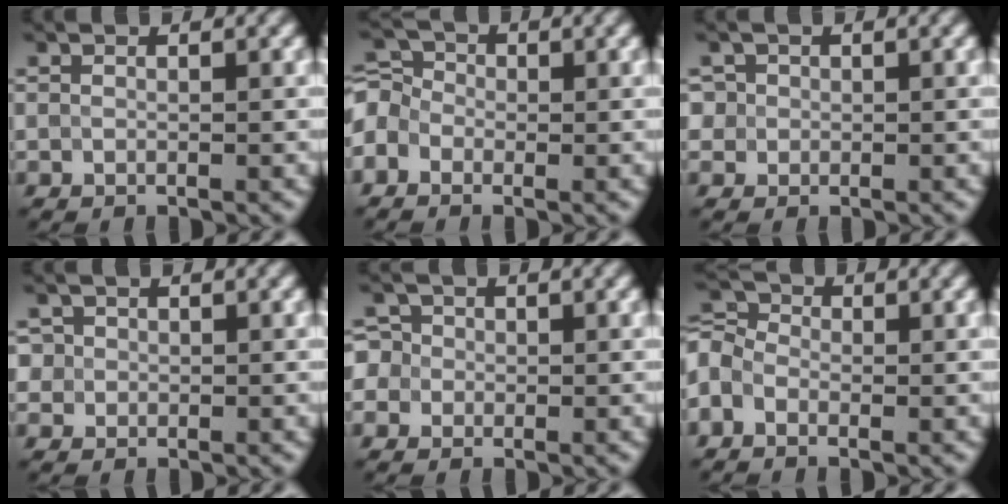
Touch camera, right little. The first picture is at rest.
{"total": 4.0, "force": [-1.1, 3.3, 1.8], "torque": [-0.035, 0.019, -0.035]}
{"total": 2.3, "force": [0.8, 2.1, 0.6], "torque": [-0.007, 0.004, 0.017]}
{"total": 2.0, "force": [0.6, 1.8, 0.5], "torque": [-0.005, 0.002, 0.018]}
{"total": 3.4, "force": [0.1, 3.2, 1.1], "torque": [-0.008, 0.029, -0.029]}
{"total": 3.8, "force": [-1.3, 2.9, 2.0], "torque": [-0.041, 0.013, -0.034]}